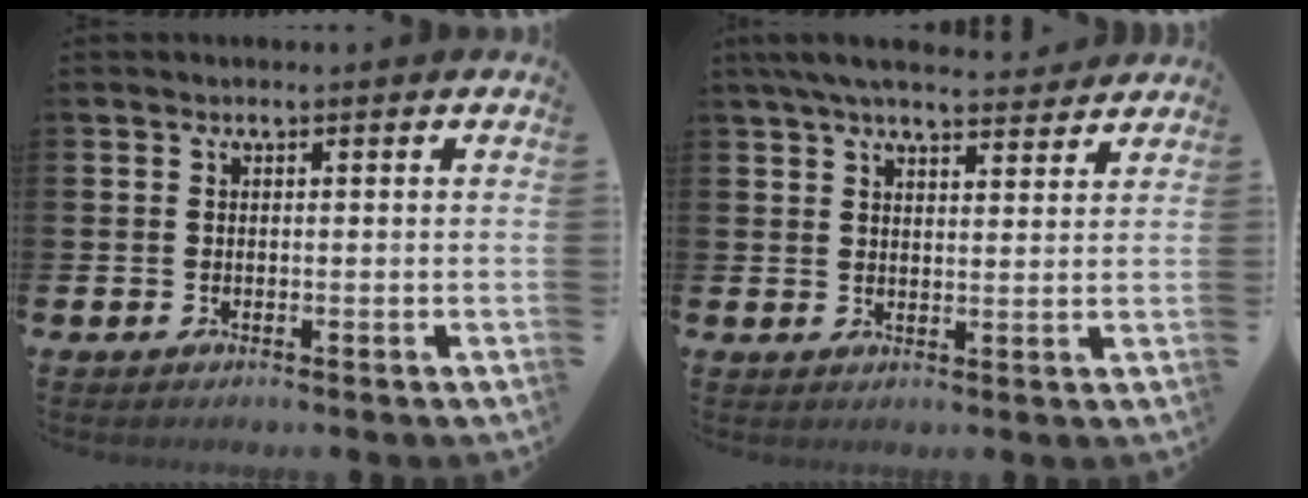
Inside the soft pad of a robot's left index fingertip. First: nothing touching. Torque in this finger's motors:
{"motor_torque": [0.84, -0.72, 0.72, 0.21]}